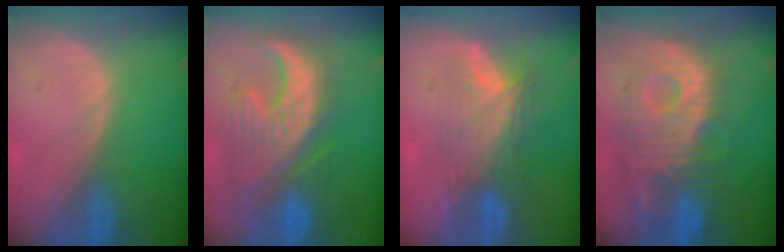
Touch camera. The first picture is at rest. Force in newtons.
{"total": 10.8, "press": 10.5, "slide": 2.8}
{"total": 7.0, "press": 6.8, "slide": 1.9}
{"total": 12.0, "press": 10.8, "slide": 5.3}